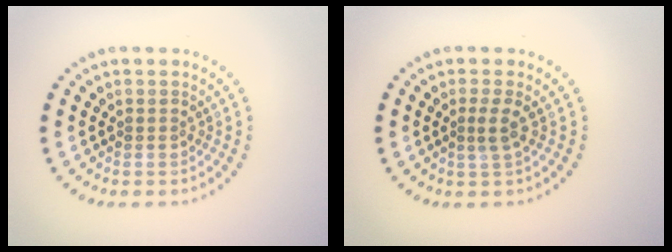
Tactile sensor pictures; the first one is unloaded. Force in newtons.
{"total": 1.5, "press": 1.2, "slide": 0.9}